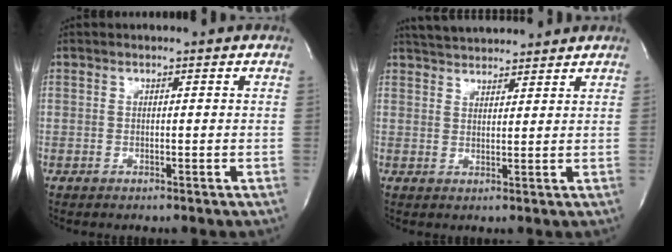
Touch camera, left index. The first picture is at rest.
{"total": 8.8, "force": [8.3, 1.5, 2.6], "torque": [-0.048, 0.027, 0.126]}